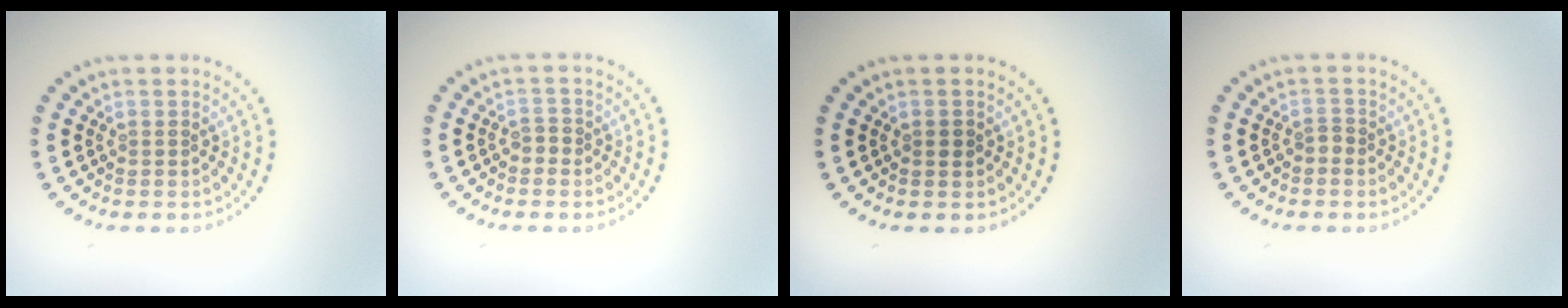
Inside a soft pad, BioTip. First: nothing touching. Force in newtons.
{"total": 1.0, "press": 0.8, "slide": 0.5}
{"total": 0.9, "press": 0.9, "slide": 0.0}
{"total": 0.9, "press": 0.5, "slide": 0.7}